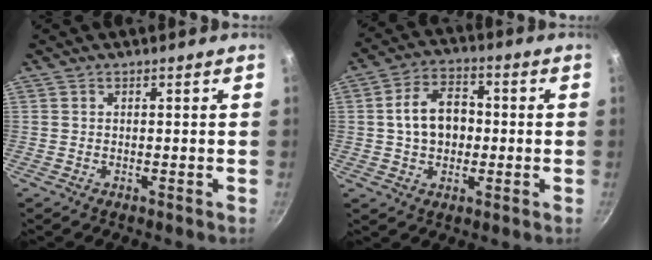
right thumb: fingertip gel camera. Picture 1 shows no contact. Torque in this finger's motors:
{"motor_torque": [0.04, 0.23, 0.11, 0.03, 0.10]}